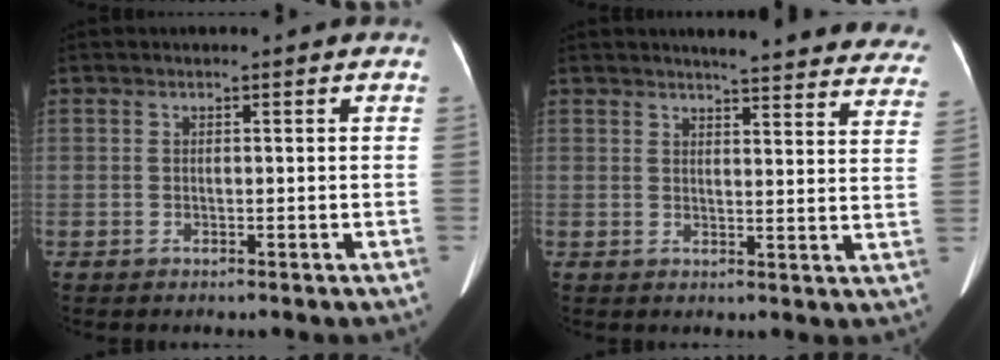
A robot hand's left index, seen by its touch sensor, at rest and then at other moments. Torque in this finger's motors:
{"motor_torque": [0.51, -0.56, 0.03, 0.00]}